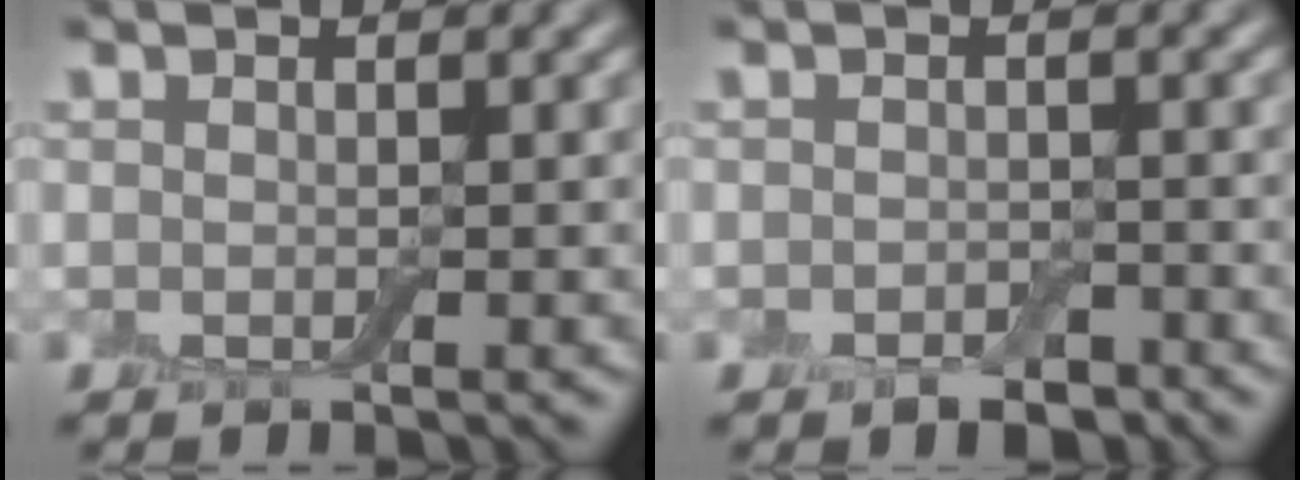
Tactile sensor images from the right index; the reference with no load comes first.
{"total": 2.1, "force": [-1.3, 1.2, 1.2], "torque": [-0.016, -0.002, -0.023]}